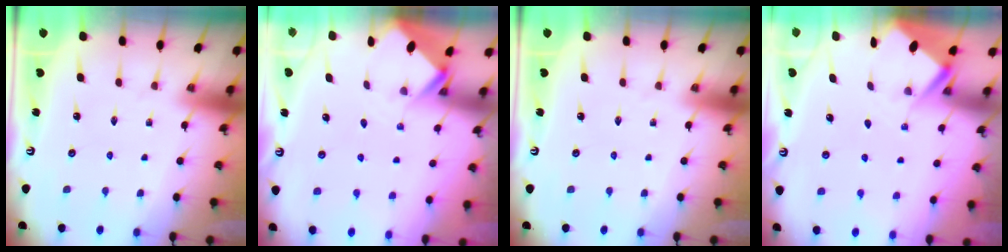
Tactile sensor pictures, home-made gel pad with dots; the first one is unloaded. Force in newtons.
{"total": 2.6, "press": 2.6, "slide": 0.2}
{"total": 0.0}
{"total": 2.8, "press": 2.8, "slide": 0.4}